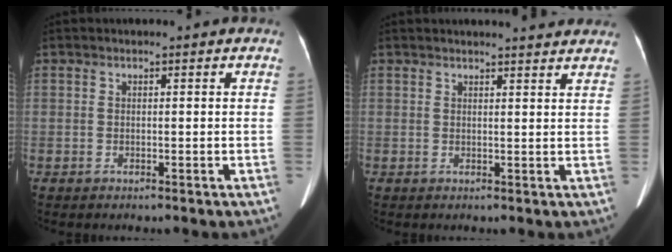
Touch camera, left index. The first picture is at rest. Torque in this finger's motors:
{"motor_torque": [0.09, -0.09, -0.01, 0.06]}